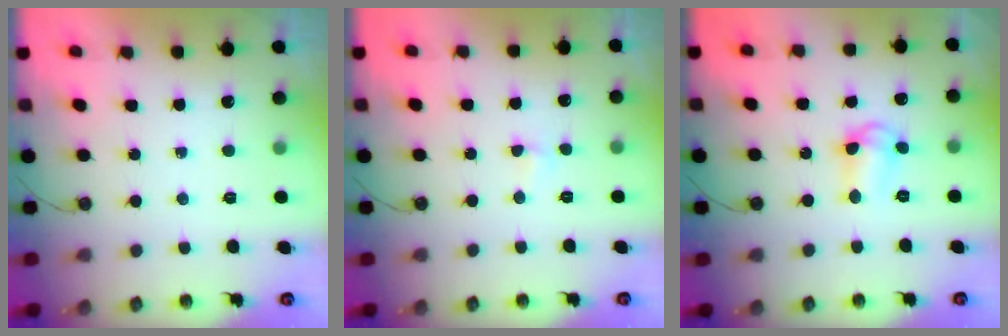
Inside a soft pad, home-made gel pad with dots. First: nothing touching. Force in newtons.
{"total": 3.0, "press": 2.9, "slide": 0.5}
{"total": 7.6, "press": 7.3, "slide": 1.9}